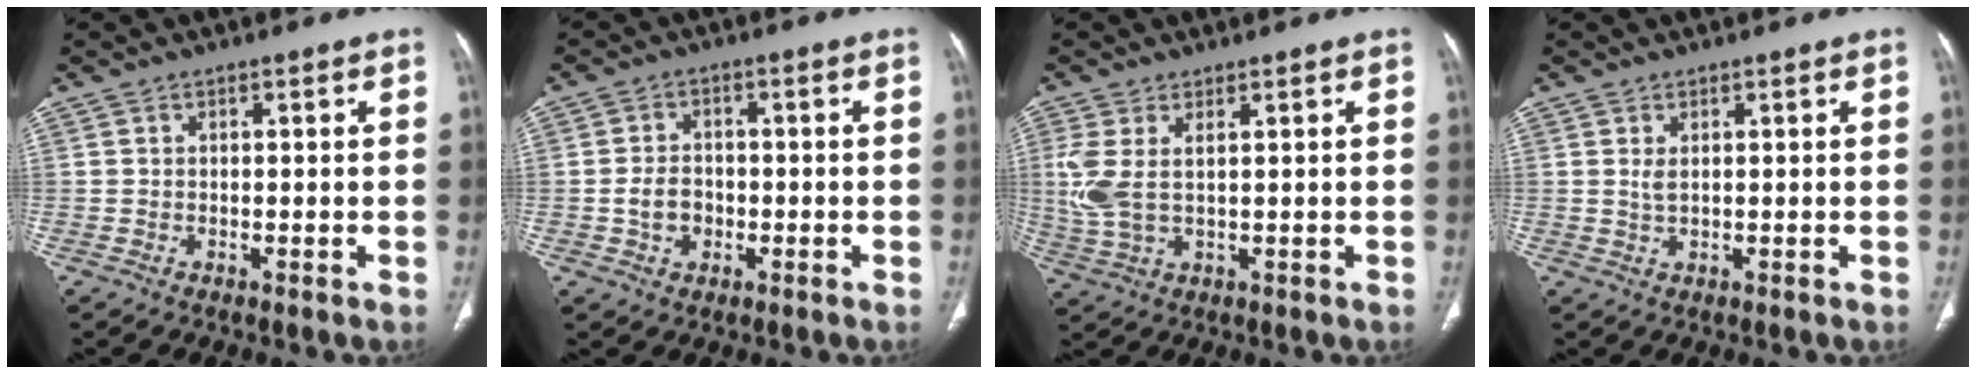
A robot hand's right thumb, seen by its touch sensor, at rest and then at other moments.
{"total": 4.7, "force": [-1.1, 3.7, 2.8], "torque": [-0.043, 0.014, -0.019]}
{"total": 6.1, "force": [1.3, 2.6, 5.3], "torque": [-0.145, -0.003, 0.036]}
{"total": 1.5, "force": [0.5, 0.6, 1.3], "torque": [-0.030, -0.002, 0.015]}